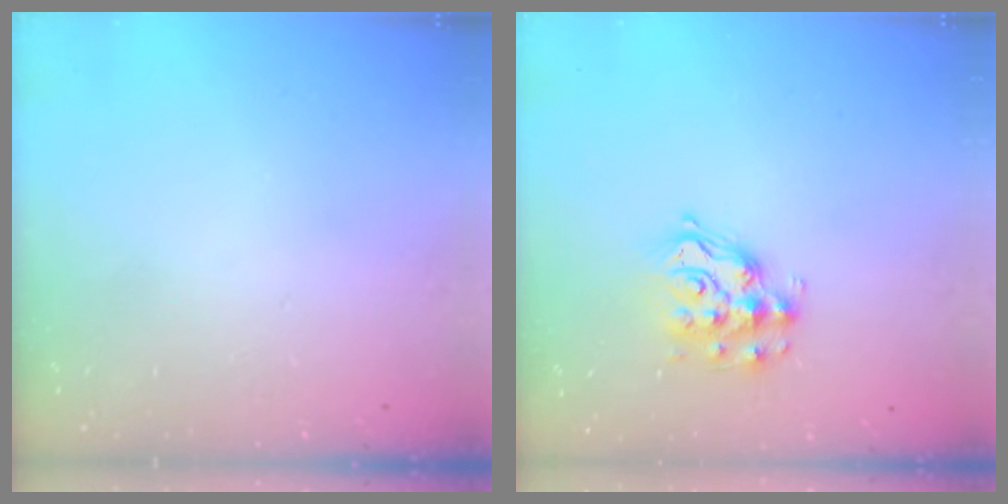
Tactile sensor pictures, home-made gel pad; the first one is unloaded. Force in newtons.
{"total": 12.2, "press": 12.2, "slide": 0.8}